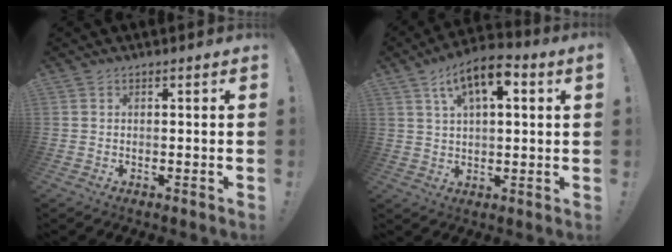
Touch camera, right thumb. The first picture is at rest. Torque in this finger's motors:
{"motor_torque": [0.14, 0.39, 0.13, 0.20, 0.08]}